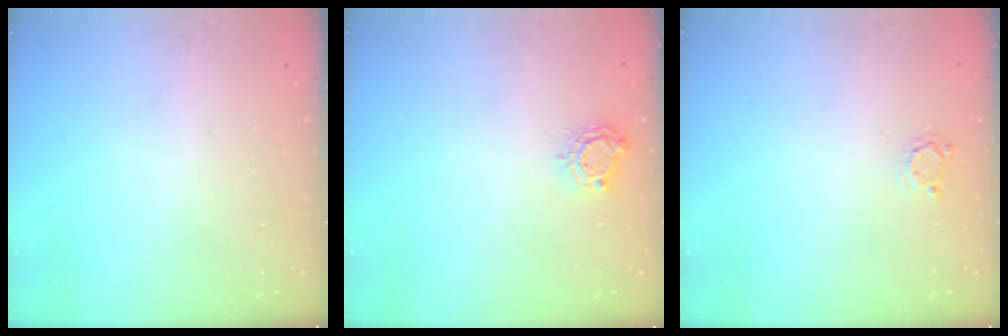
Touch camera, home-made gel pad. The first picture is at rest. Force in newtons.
{"total": 5.2, "press": 5.2, "slide": 0.5}
{"total": 2.5, "press": 2.5, "slide": 0.4}